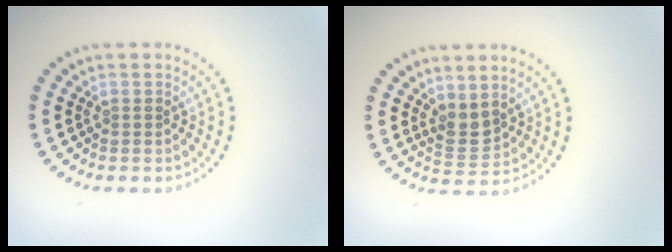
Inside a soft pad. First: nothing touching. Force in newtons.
{"total": 2.0, "press": 1.7, "slide": 1.1}